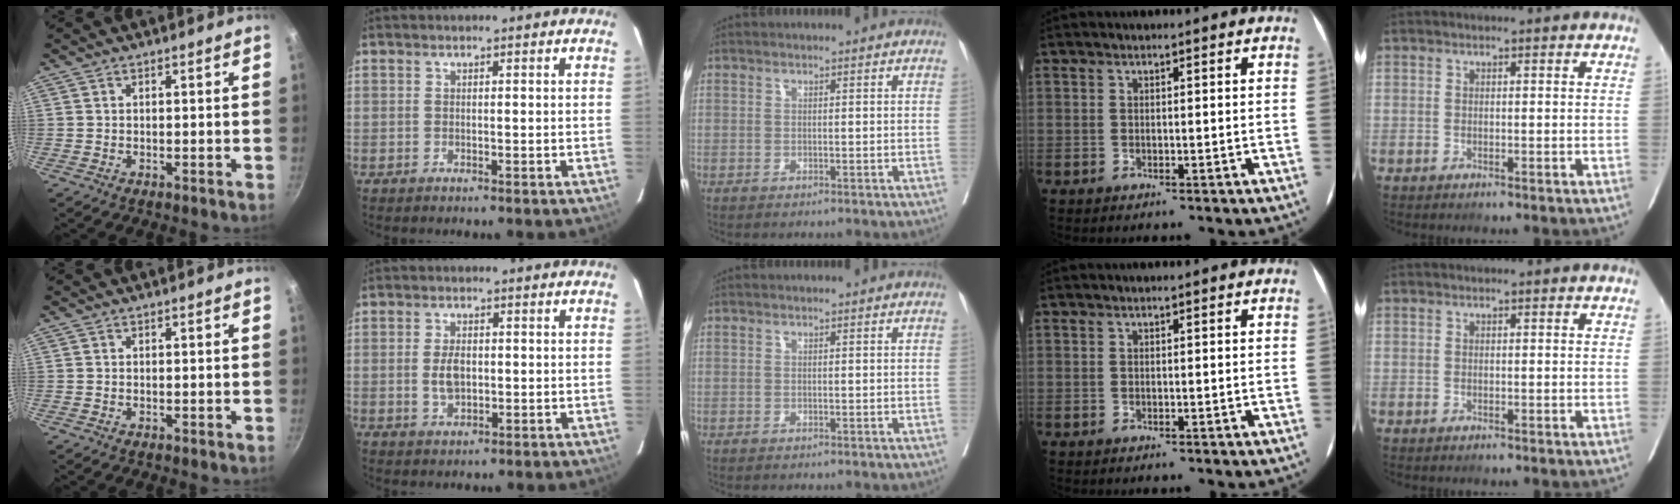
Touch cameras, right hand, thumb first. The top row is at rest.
{"index": {"total": 3.9, "force": [-0.2, 2.0, 3.3], "torque": [-0.066, -0.001, 0.000]}}